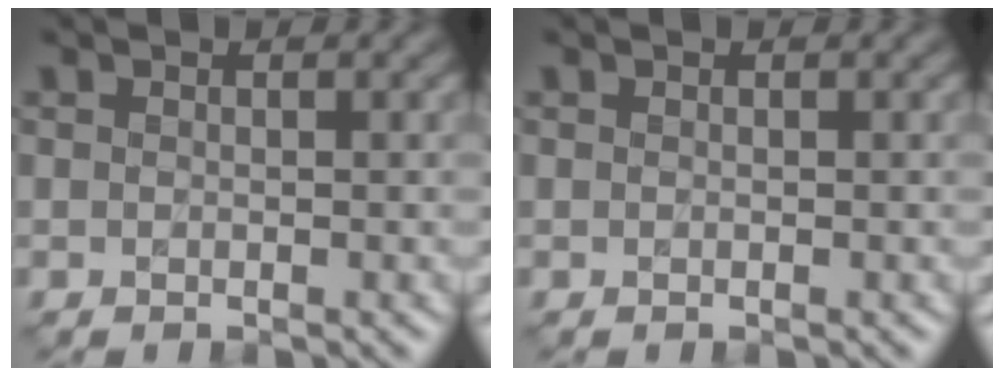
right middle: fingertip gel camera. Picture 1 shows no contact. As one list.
[{"total": 0.0}]